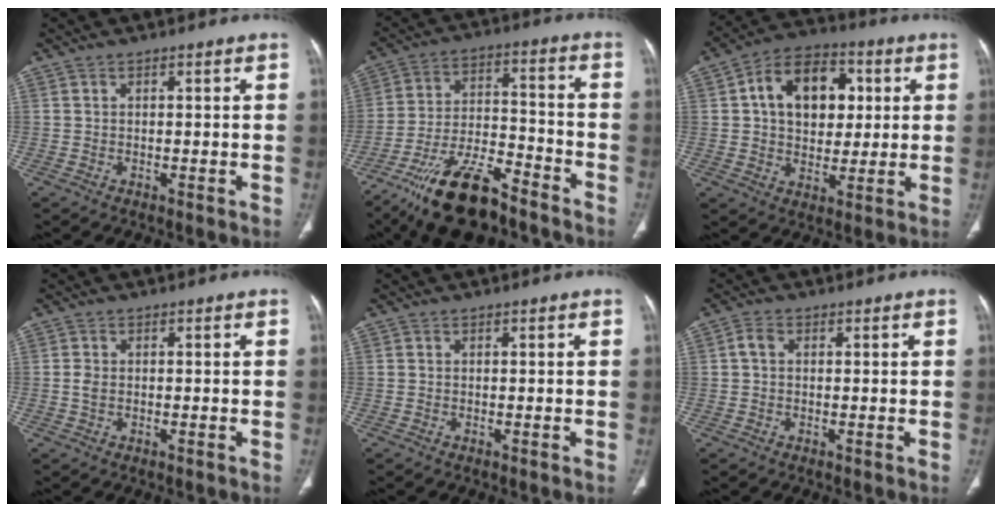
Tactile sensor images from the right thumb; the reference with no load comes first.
{"total": 16.5, "force": [-12.1, 5.7, 9.8], "torque": [-0.170, 0.069, -0.211]}
{"total": 15.2, "force": [3.3, 10.6, 10.4], "torque": [-0.123, 0.008, 0.048]}
{"total": 1.5, "force": [-0.2, 1.0, 1.1], "torque": [-0.029, 0.000, -0.006]}
{"total": 0.0}
{"total": 1.9, "force": [0.2, 1.4, 1.3], "torque": [-0.024, 0.007, 0.000]}